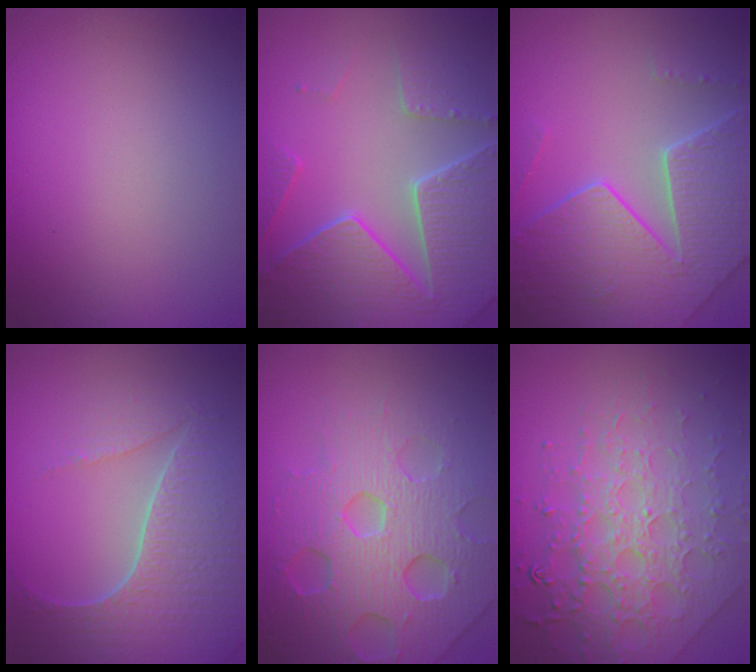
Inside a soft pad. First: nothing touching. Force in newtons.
{"total": 8.1, "press": 6.1, "slide": 5.3}
{"total": 7.9, "press": 5.6, "slide": 5.6}
{"total": 7.1, "press": 5.3, "slide": 4.6}
{"total": 7.3, "press": 7.1, "slide": 1.7}
{"total": 7.8, "press": 5.6, "slide": 5.5}